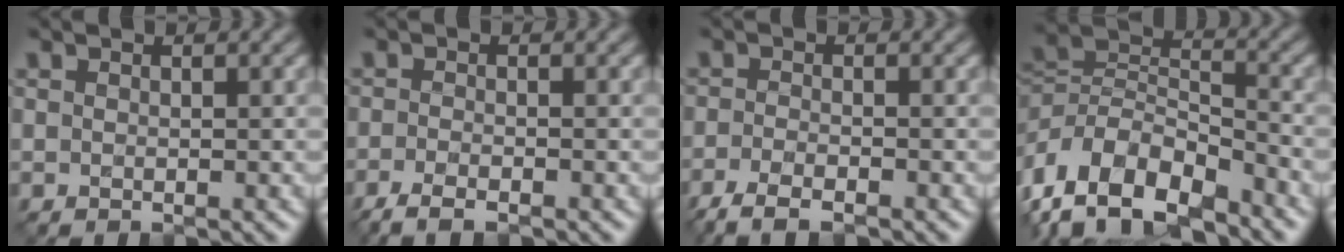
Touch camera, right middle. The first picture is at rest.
{"total": 2.8, "force": [-2.0, 0.7, 1.9], "torque": [-0.040, -0.007, -0.043]}
{"total": 3.6, "force": [-2.7, 0.9, 2.2], "torque": [-0.047, -0.009, -0.057]}
{"total": 10.3, "force": [-6.2, 5.6, 6.1], "torque": [-0.111, 0.005, -0.105]}